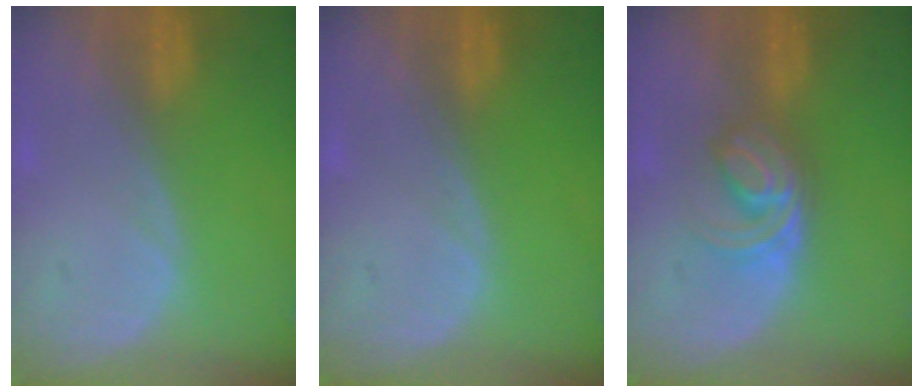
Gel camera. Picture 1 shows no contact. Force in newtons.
{"total": 0.0}
{"total": 5.9, "press": 5.1, "slide": 3.0}